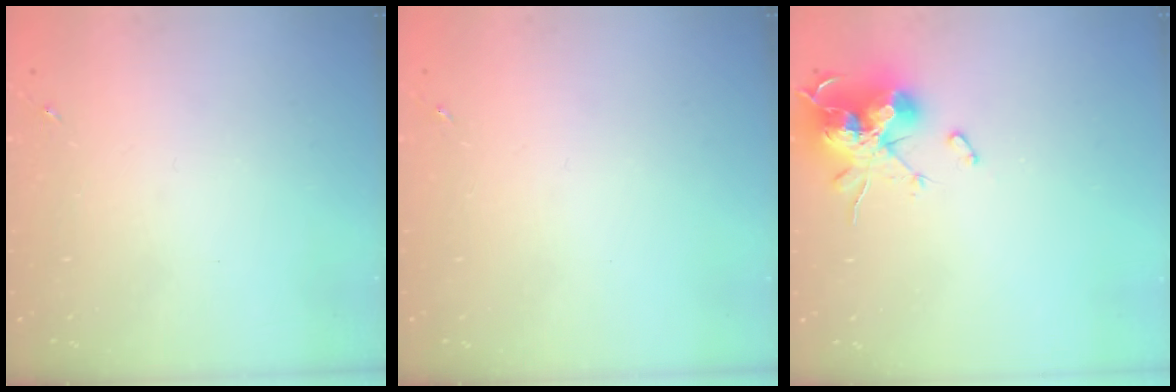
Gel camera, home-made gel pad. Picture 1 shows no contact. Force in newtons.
{"total": 0.0}
{"total": 16.4, "press": 16.4, "slide": 0.1}